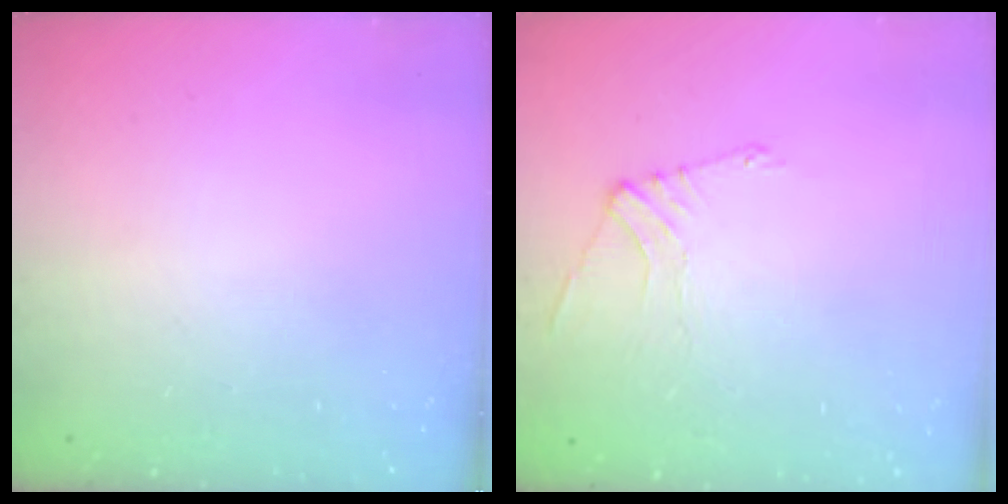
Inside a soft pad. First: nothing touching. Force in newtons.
{"total": 0.7, "press": 0.6, "slide": 0.3}